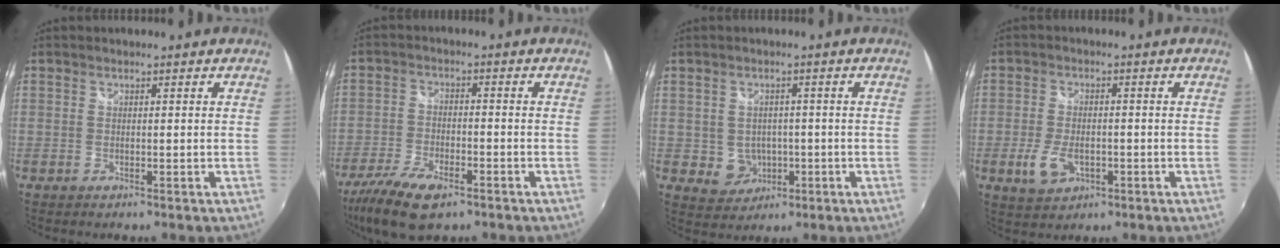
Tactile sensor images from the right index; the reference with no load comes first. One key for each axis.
{"total": 12.2, "fx": -8.0, "fy": 4.6, "fz": 7.9, "tx": -0.185, "ty": -0.032, "tz": -0.153}
{"total": 5.0, "fx": -0.9, "fy": 4.7, "fz": 1.4, "tx": -0.035, "ty": 0.008, "tz": 0.001}
{"total": 6.7, "fx": -2.3, "fy": 4.0, "fz": 4.8, "tx": -0.113, "ty": -0.008, "tz": -0.039}